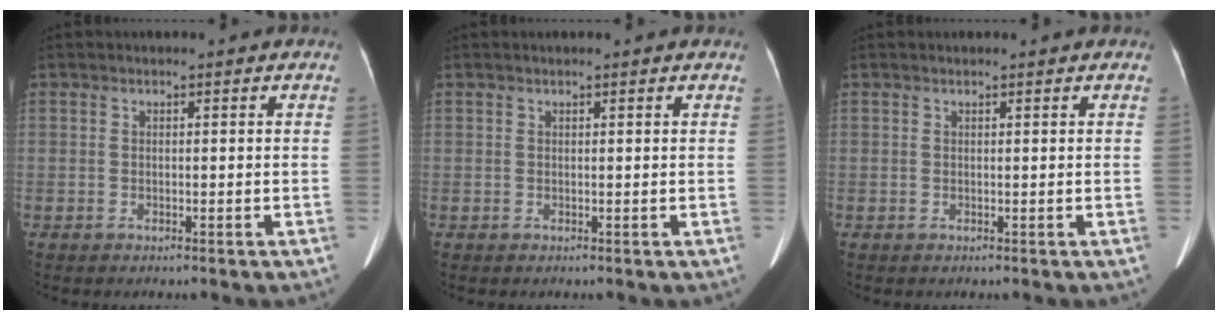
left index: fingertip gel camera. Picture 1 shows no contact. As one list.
[{"total": 1.2, "force": [1.0, 0.0, 0.6], "torque": [-0.009, 0.016, 0.020]}, {"total": 1.1, "force": [0.9, 0.1, 0.5], "torque": [-0.008, 0.012, 0.015]}]